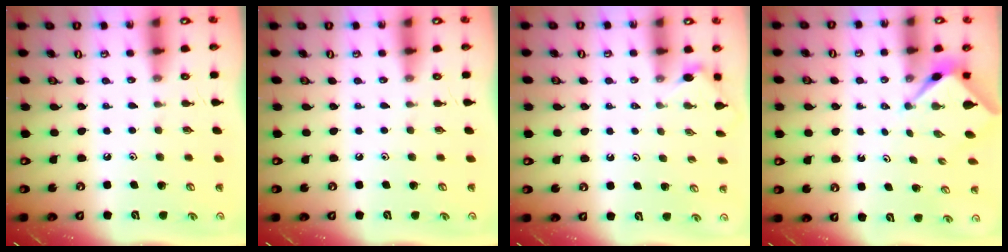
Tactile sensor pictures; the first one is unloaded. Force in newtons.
{"total": 0.0}
{"total": 1.1, "press": 1.1, "slide": 0.3}
{"total": 2.6, "press": 2.6, "slide": 0.3}